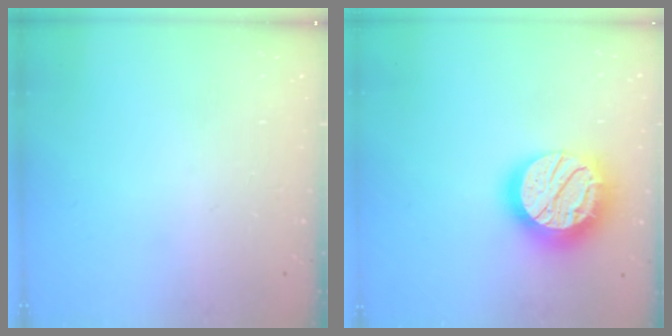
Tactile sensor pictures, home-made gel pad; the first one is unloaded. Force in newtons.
{"total": 23.0, "press": 23.0, "slide": 1.5}